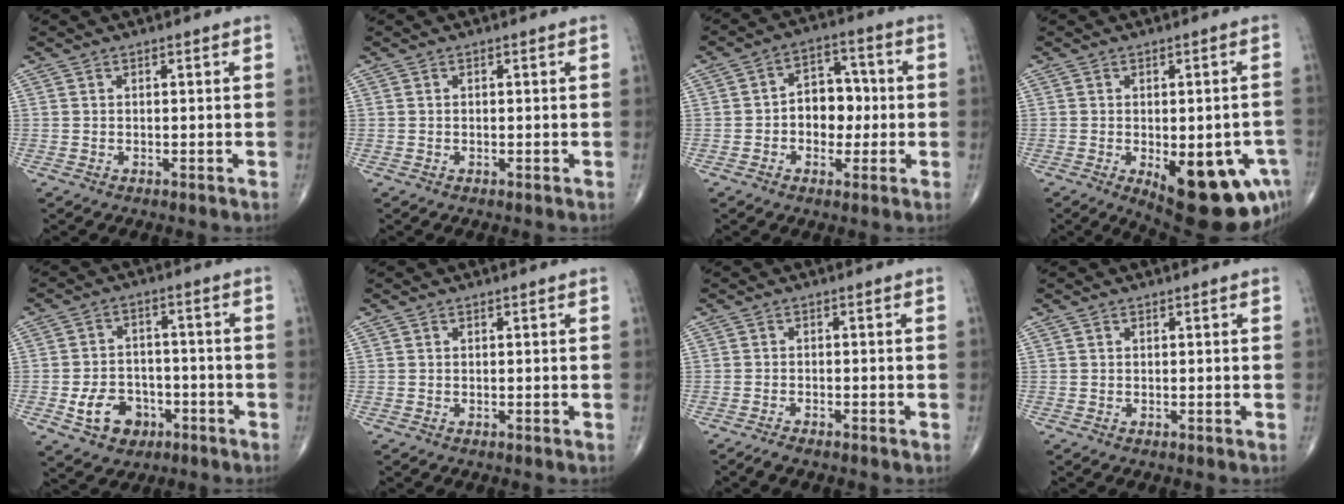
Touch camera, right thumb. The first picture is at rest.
{"total": 0.0}
{"total": 8.8, "force": [-0.6, 6.5, 5.9], "torque": [-0.042, 0.026, -0.018]}
{"total": 17.9, "force": [-6.7, 7.6, 14.8], "torque": [-0.135, 0.005, -0.069]}
{"total": 8.4, "force": [-3.3, 6.5, 4.2], "torque": [-0.049, 0.025, -0.051]}
{"total": 0.0}
{"total": 1.5, "force": [-1.3, 0.2, 0.7], "torque": [-0.023, 0.002, -0.027]}
{"total": 0.0}